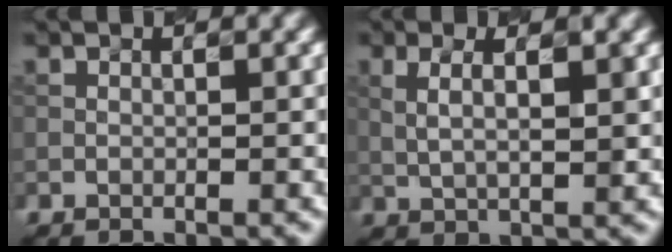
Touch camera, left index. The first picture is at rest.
{"total": 3.3, "force": [1.1, 0.9, 3.0], "torque": [-0.051, 0.002, 0.023]}